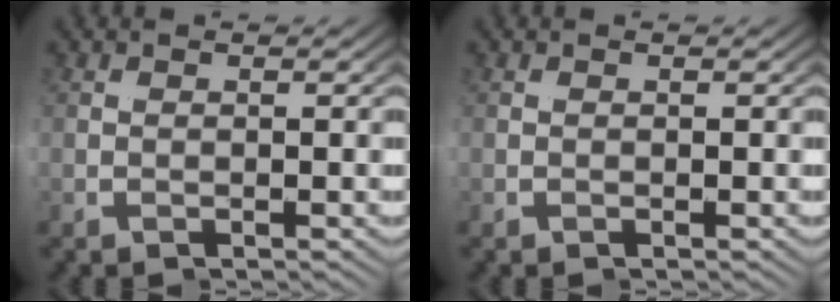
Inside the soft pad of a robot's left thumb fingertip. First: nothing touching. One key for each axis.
{"total": 0.0}